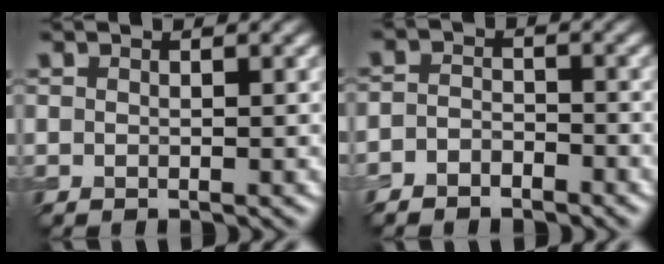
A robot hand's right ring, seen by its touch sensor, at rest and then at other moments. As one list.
[{"total": 2.1, "force": [-1.7, 1.1, 0.8], "torque": [-0.017, 0.003, -0.038]}]